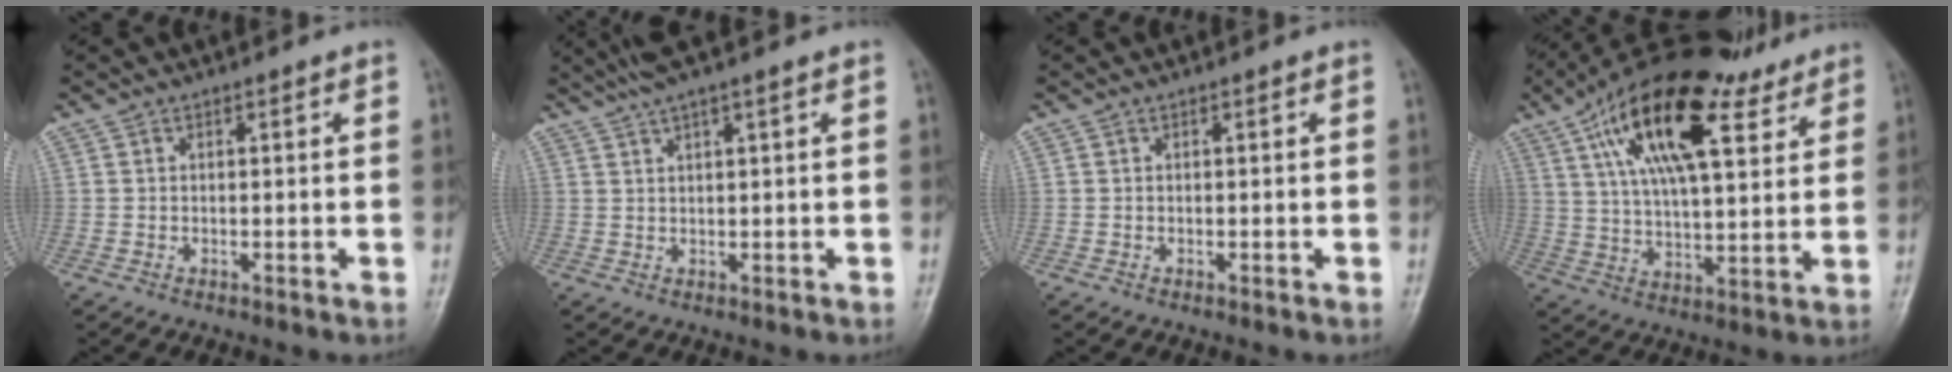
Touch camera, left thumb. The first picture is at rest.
{"total": 4.6, "force": [3.2, 0.0, 3.3], "torque": [-0.072, 0.012, 0.064]}
{"total": 0.0}
{"total": 23.1, "force": [12.5, 9.3, 17.1], "torque": [-0.273, -0.019, 0.214]}